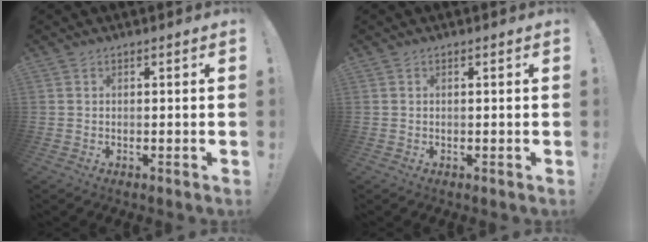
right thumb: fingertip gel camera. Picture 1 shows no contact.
{"total": 0.0}